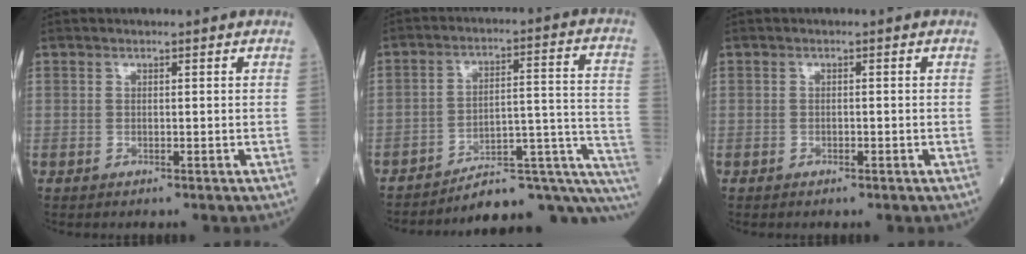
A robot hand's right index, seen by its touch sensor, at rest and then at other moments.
{"total": 16.8, "force": [-14.0, 3.1, 8.7], "torque": [-0.047, 0.065, -0.186]}
{"total": 0.7, "force": [-0.4, 0.3, 0.4], "torque": [-0.006, 0.002, -0.006]}